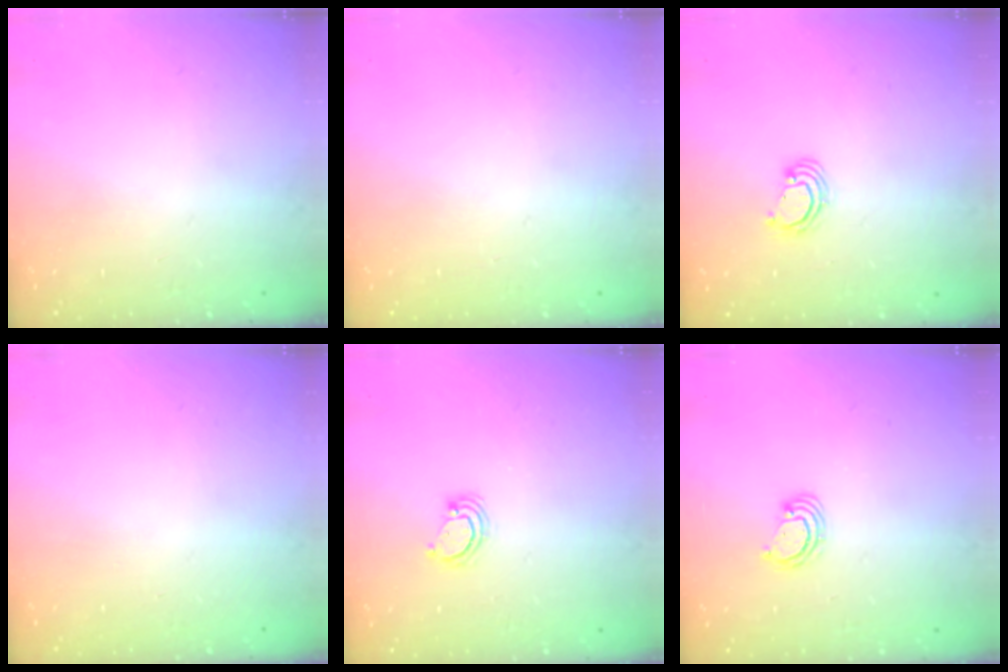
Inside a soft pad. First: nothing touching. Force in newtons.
{"total": 0.0}
{"total": 2.8, "press": 2.8, "slide": 0.2}
{"total": 0.0}
{"total": 2.6, "press": 2.6, "slide": 0.3}
{"total": 2.5, "press": 2.5, "slide": 0.3}